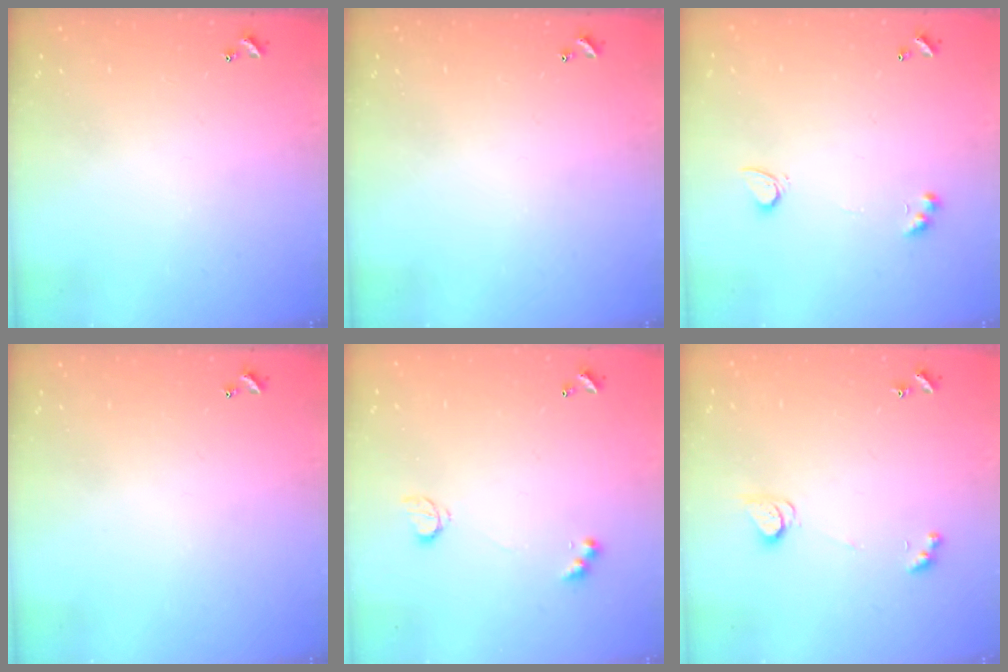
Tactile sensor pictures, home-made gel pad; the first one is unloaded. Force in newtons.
{"total": 0.0}
{"total": 2.9, "press": 2.6, "slide": 1.3}
{"total": 0.0}
{"total": 4.1, "press": 4.0, "slide": 0.7}
{"total": 2.5, "press": 2.4, "slide": 0.3}